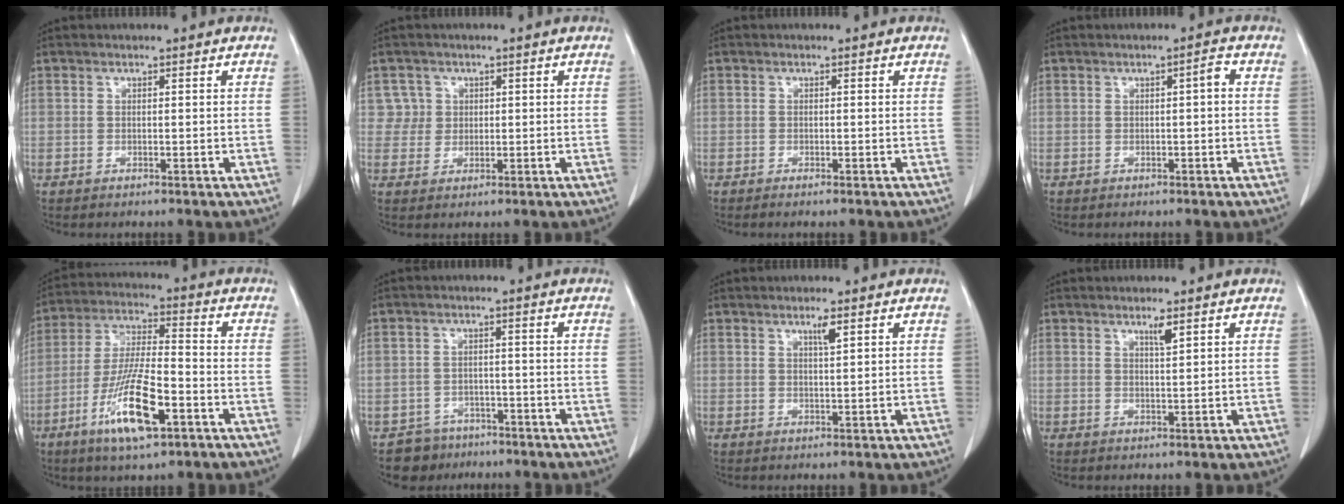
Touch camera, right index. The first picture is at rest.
{"total": 3.0, "force": [1.0, 2.8, -0.4], "torque": [0.027, 0.007, 0.013]}
{"total": 0.8, "force": [-0.6, 0.0, 0.5], "torque": [-0.011, -0.002, -0.010]}
{"total": 1.4, "force": [0.1, 0.2, 1.4], "torque": [-0.019, 0.005, 0.001]}
{"total": 13.1, "force": [-5.9, 2.5, 11.5], "torque": [-0.228, -0.015, -0.107]}
{"total": 4.9, "force": [-3.4, 3.4, -0.5], "torque": [0.012, 0.011, -0.053]}
{"total": 1.9, "force": [1.1, 0.0, 1.6], "torque": [-0.030, -0.003, 0.020]}
{"total": 2.0, "force": [1.3, 0.0, 1.5], "torque": [-0.029, -0.003, 0.023]}